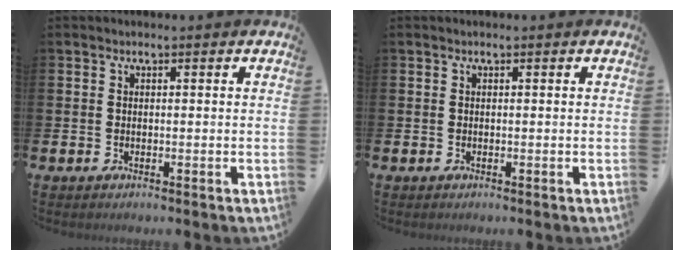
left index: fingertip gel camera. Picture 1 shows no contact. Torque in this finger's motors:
{"motor_torque": [0.00, 0.00, 0.00, 0.00]}